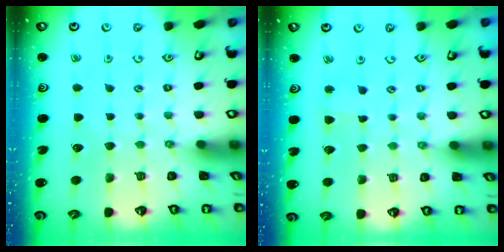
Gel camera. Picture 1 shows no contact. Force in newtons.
{"total": 2.2, "press": 2.2, "slide": 0.2}